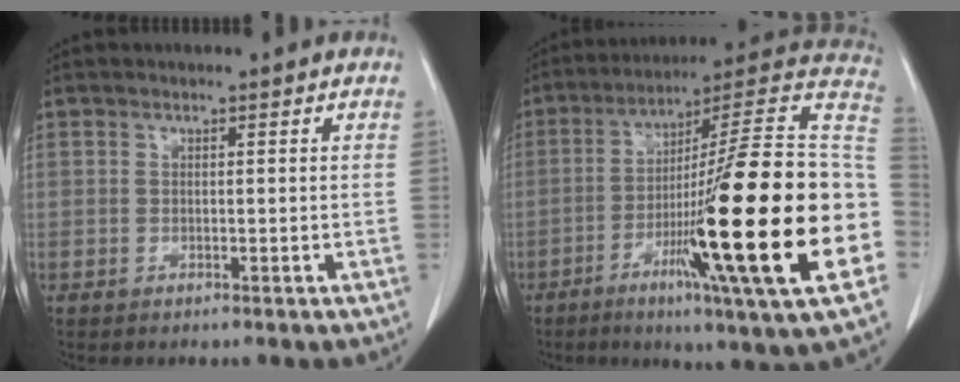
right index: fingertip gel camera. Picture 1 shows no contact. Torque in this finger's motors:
{"motor_torque": [2.06, -0.08, 1.05, 0.21]}